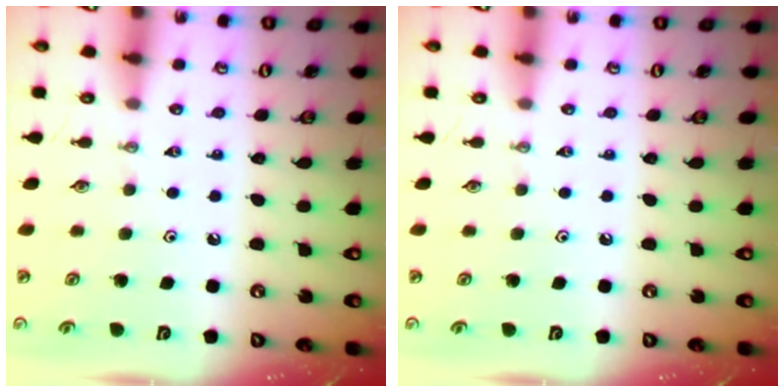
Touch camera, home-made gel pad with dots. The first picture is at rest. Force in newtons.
{"total": 0.0}